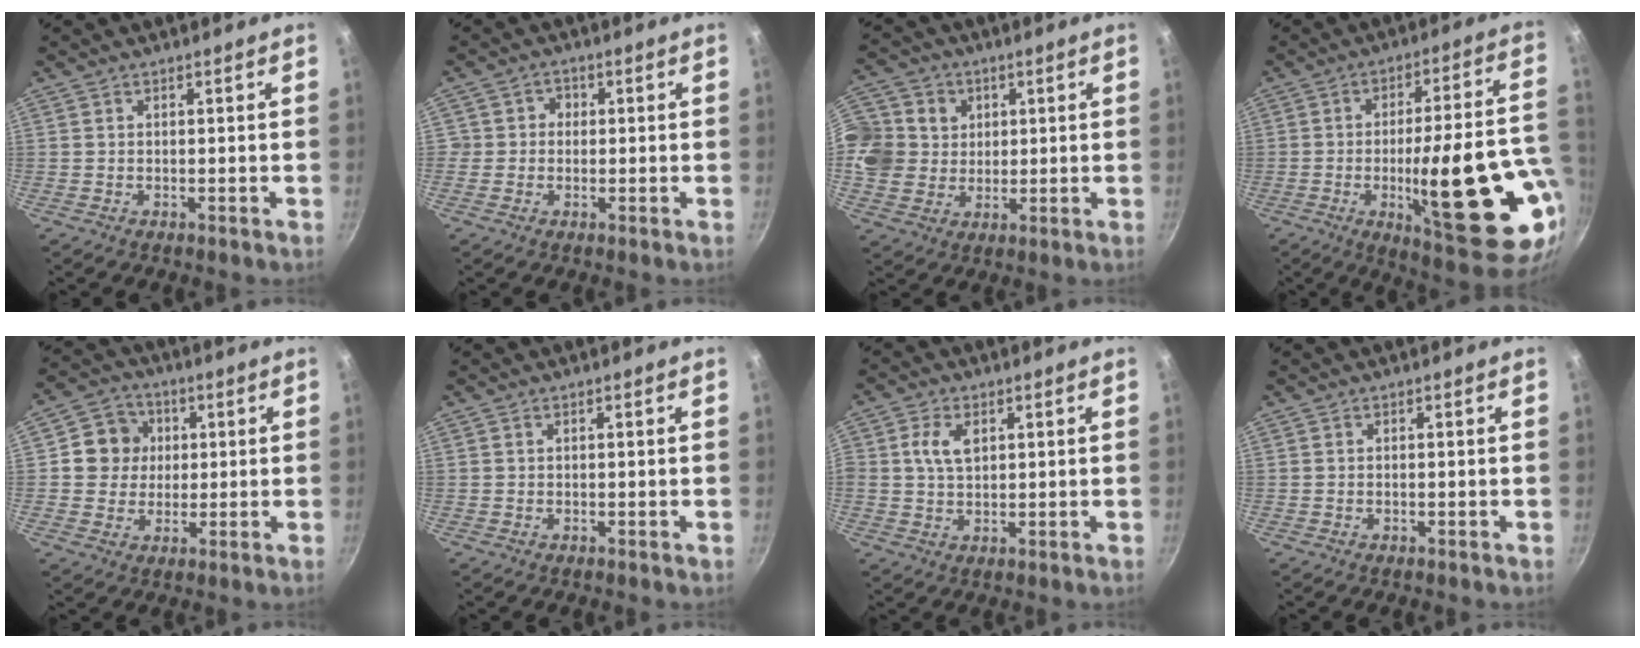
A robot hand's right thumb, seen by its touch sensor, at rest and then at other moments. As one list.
[{"total": 2.8, "force": [-0.2, 2.7, 0.5], "torque": [0.017, 0.005, -0.010]}, {"total": 13.9, "force": [3.3, 12.3, 5.5], "torque": [-0.100, -0.001, 0.057]}, {"total": 25.2, "force": [-5.9, 6.9, 23.5], "torque": [-0.305, 0.005, -0.073]}, {"total": 8.3, "force": [1.4, 7.8, 2.7], "torque": [-0.005, 0.011, 0.013]}, {"total": 0.0}, {"total": 5.2, "force": [1.5, 3.4, 3.7], "torque": [-0.061, -0.002, 0.027]}, {"total": 0.0}]